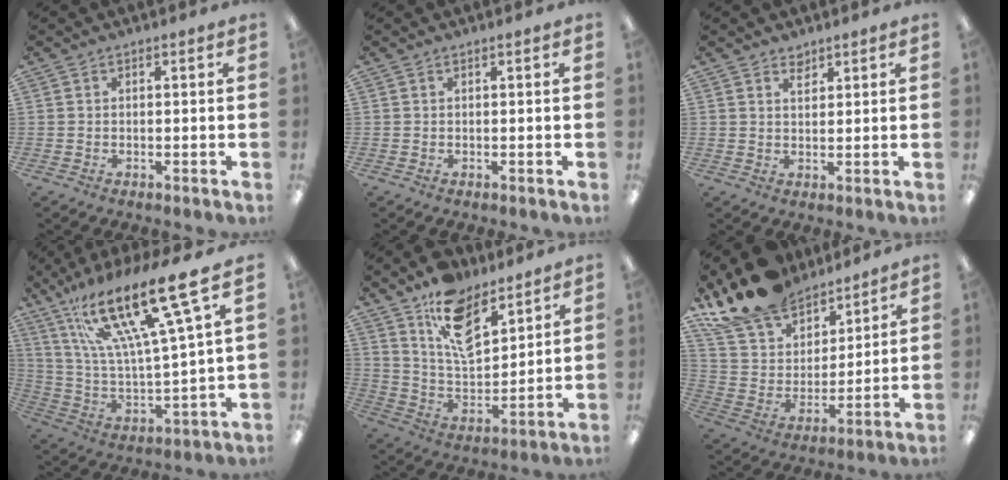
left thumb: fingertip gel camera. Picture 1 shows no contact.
{"total": 0.0}
{"total": 1.7, "force": [1.4, 0.7, 0.5], "torque": [-0.003, -0.004, 0.026]}
{"total": 24.6, "force": [16.2, 5.1, 17.8], "torque": [-0.339, -0.101, 0.259]}
{"total": 14.0, "force": [9.7, 6.7, 7.5], "torque": [-0.133, -0.053, 0.178]}
{"total": 19.1, "force": [16.1, 8.9, 5.4], "torque": [-0.125, -0.115, 0.301]}